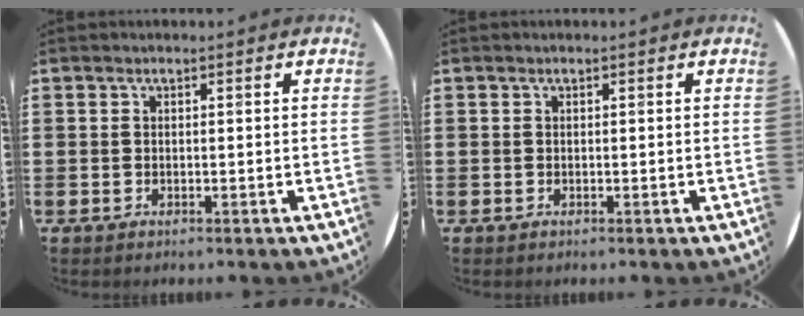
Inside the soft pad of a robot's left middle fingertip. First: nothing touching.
{"total": 0.0}